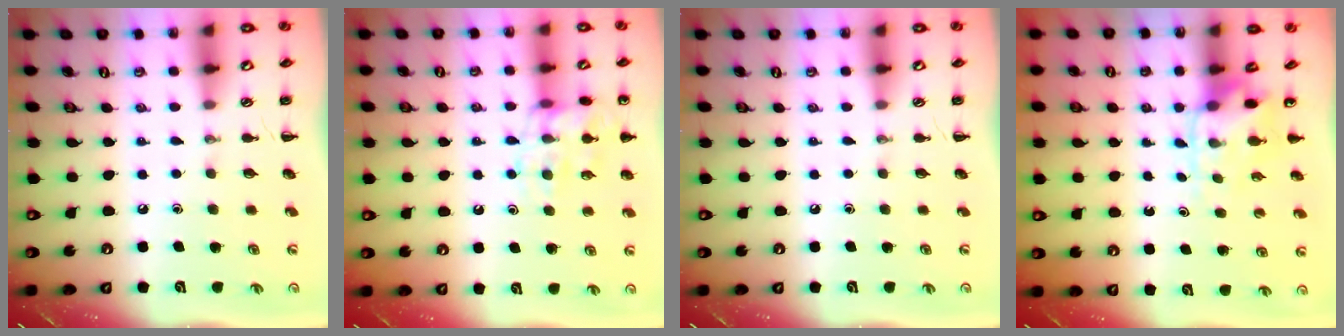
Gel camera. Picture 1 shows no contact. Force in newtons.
{"total": 15.7, "press": 15.6, "slide": 2.0}
{"total": 0.0}
{"total": 4.4, "press": 4.3, "slide": 1.0}